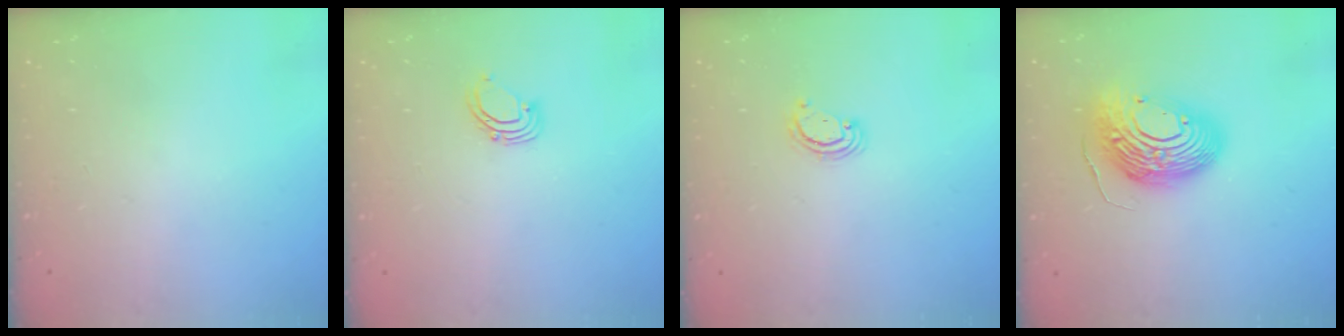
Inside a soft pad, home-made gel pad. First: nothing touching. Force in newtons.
{"total": 2.9, "press": 2.9, "slide": 0.3}
{"total": 2.9, "press": 2.8, "slide": 0.3}
{"total": 17.0, "press": 16.9, "slide": 1.5}